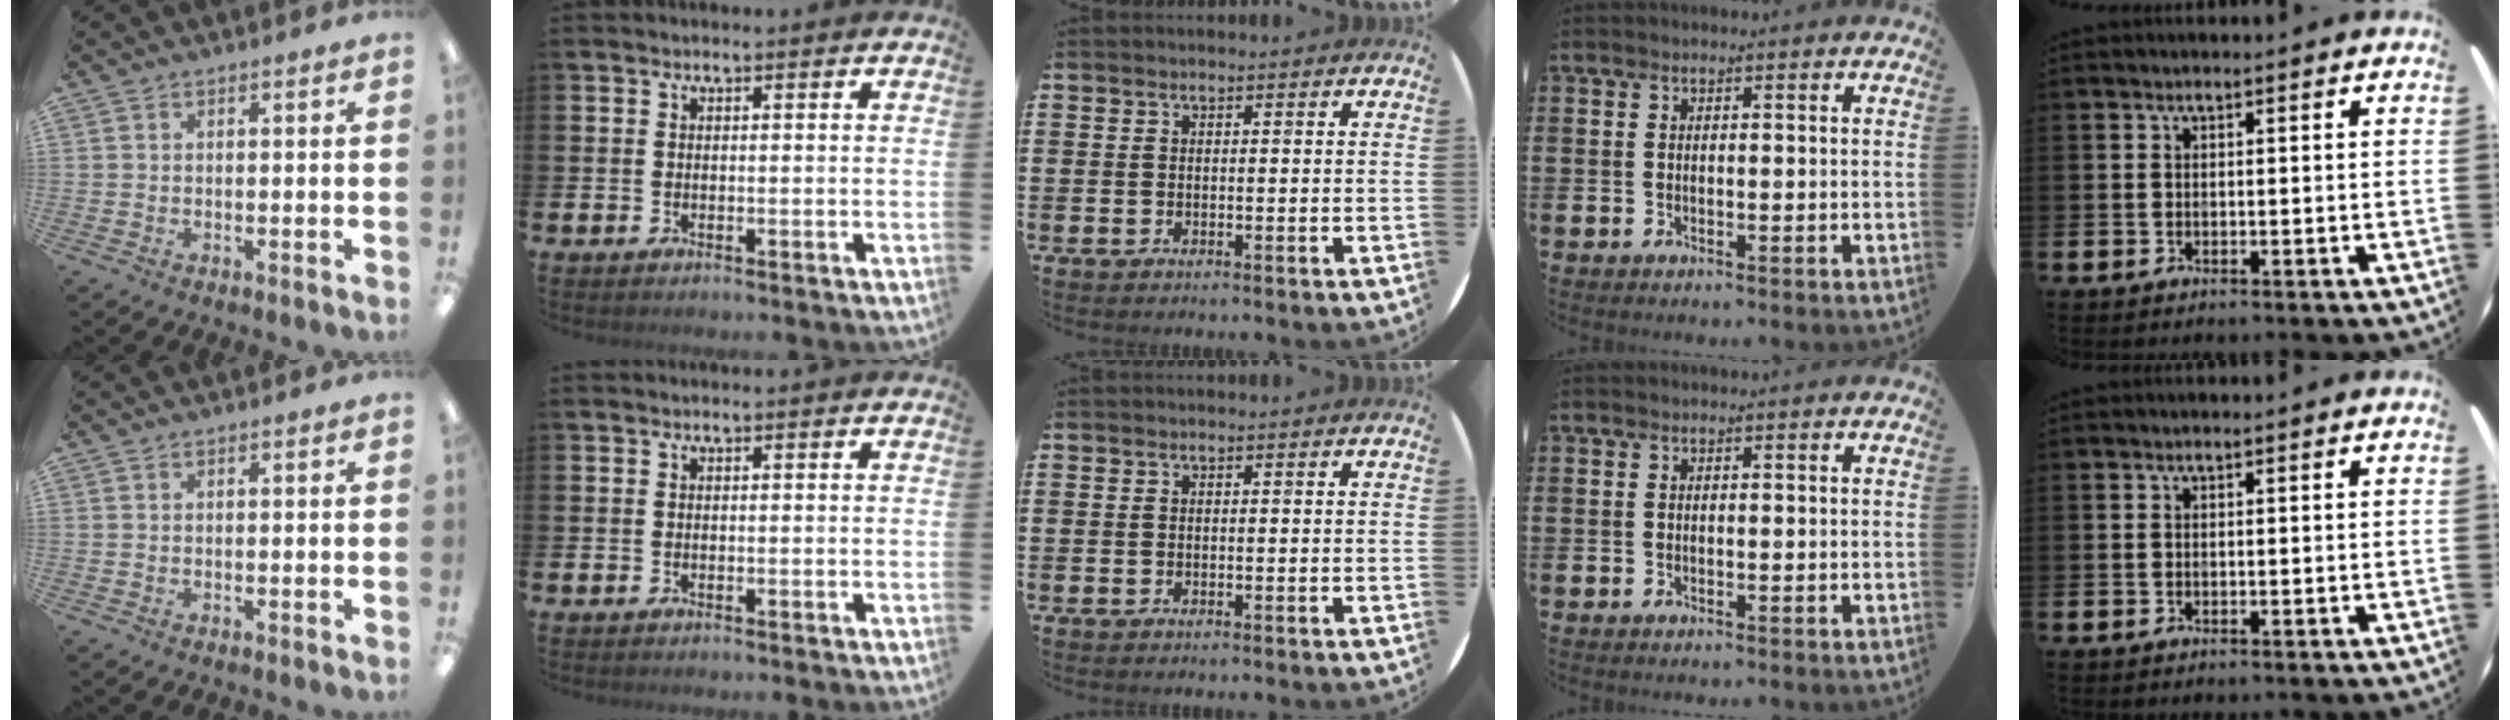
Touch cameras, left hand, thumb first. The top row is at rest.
{}